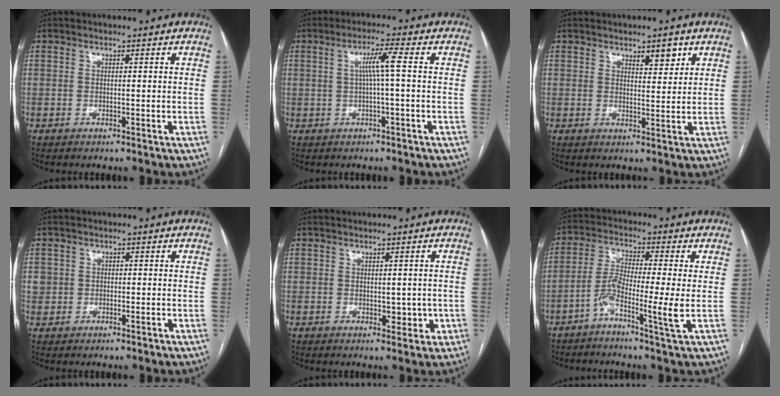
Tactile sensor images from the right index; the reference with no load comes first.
{"total": 4.1, "force": [0.3, -0.6, 4.1], "torque": [-0.073, 0.010, 0.008]}
{"total": 3.3, "force": [2.1, 1.1, 2.3], "torque": [-0.032, -0.003, 0.034]}
{"total": 2.4, "force": [-0.3, 2.3, 0.8], "torque": [-0.015, 0.011, 0.001]}
{"total": 3.1, "force": [-0.5, 2.0, 2.3], "torque": [-0.020, 0.008, 0.005]}
{"total": 7.4, "force": [-2.6, -0.3, 6.9], "torque": [-0.140, 0.006, -0.053]}